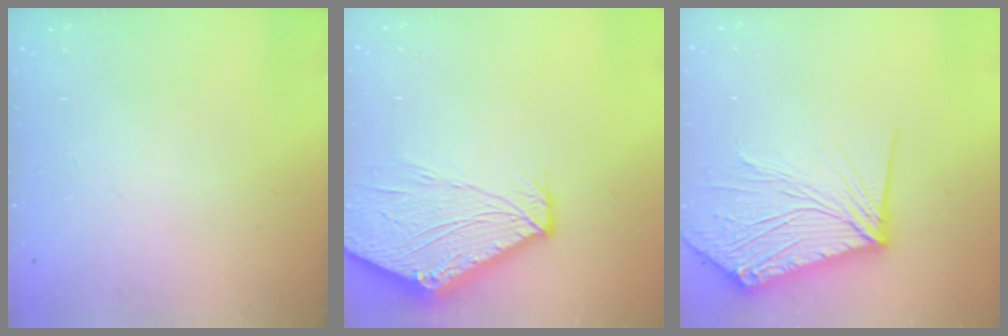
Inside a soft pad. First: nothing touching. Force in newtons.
{"total": 10.8, "press": 10.8, "slide": 1.2}
{"total": 16.3, "press": 16.2, "slide": 2.4}